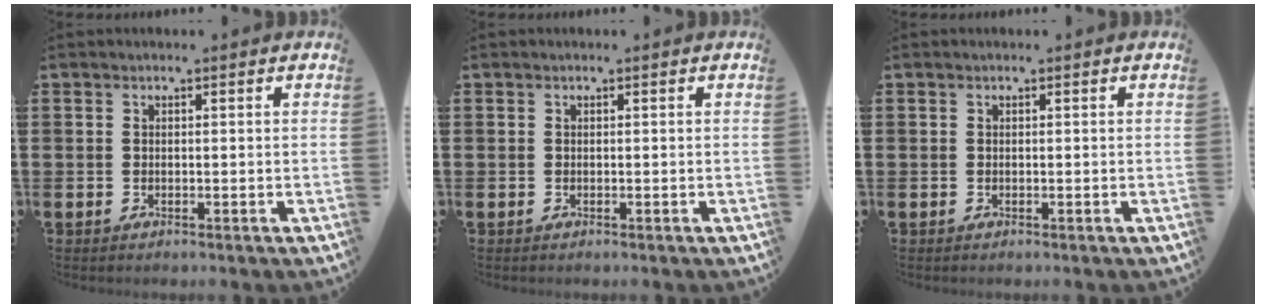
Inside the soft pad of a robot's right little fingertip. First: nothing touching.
{"total": 0.0}
{"total": 0.0}